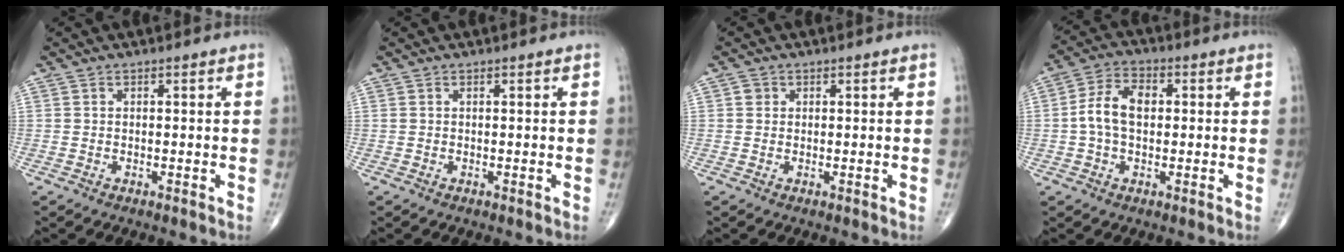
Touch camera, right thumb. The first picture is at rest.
{"total": 0.0}
{"total": 1.2, "force": [0.3, 1.1, 0.3], "torque": [0.002, 0.001, 0.003]}
{"total": 7.9, "force": [0.3, 5.0, 6.1], "torque": [-0.115, 0.021, -0.002]}